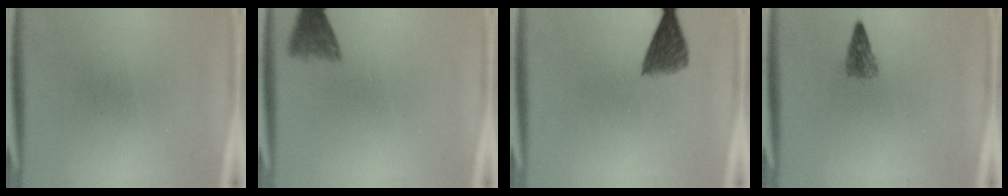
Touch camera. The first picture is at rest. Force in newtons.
{"total": 3.8}
{"total": 4.7}
{"total": 2.2}